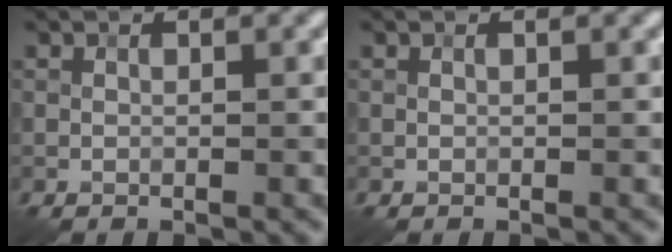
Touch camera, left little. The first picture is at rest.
{"total": 0.0}